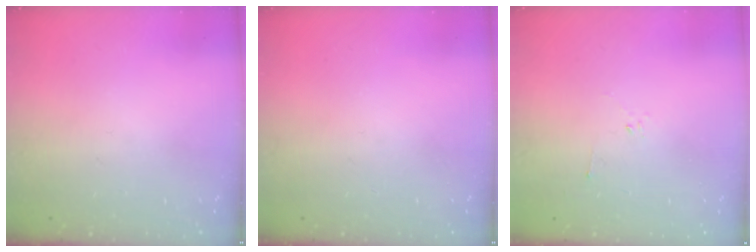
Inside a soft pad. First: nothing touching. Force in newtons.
{"total": 0.0}
{"total": 2.2, "press": 2.1, "slide": 0.7}